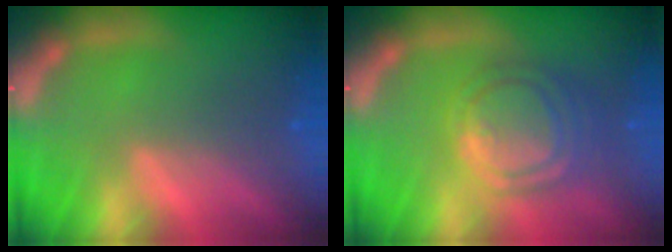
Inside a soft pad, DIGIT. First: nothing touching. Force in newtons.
{"total": 7.6}